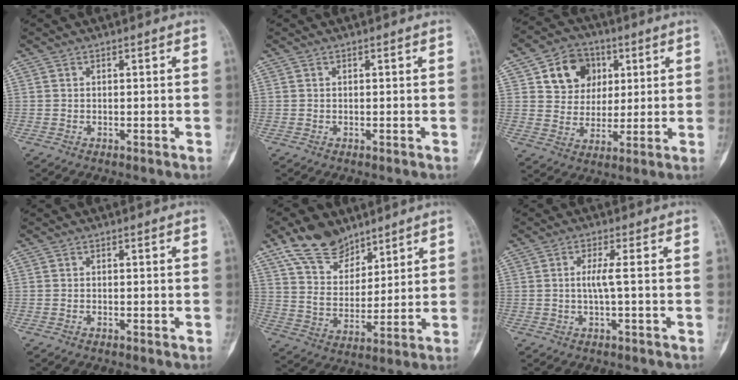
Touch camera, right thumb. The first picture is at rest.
{"total": 0.0}
{"total": 11.6, "force": [4.4, 9.4, 5.2], "torque": [-0.038, -0.010, 0.076]}
{"total": 0.0}
{"total": 12.8, "force": [9.3, 6.9, 5.6], "torque": [-0.070, -0.048, 0.175]}
{"total": 2.9, "force": [0.0, -0.1, 2.9], "torque": [-0.068, 0.004, -0.001]}